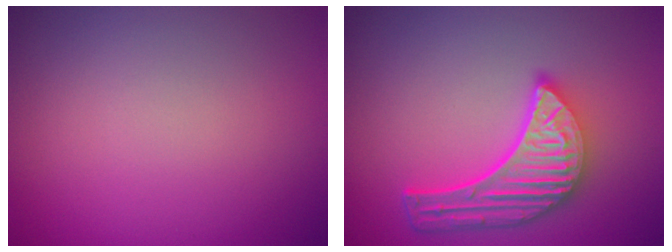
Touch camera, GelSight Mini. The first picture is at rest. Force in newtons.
{"total": 5.7, "press": 4.4, "slide": 3.5}